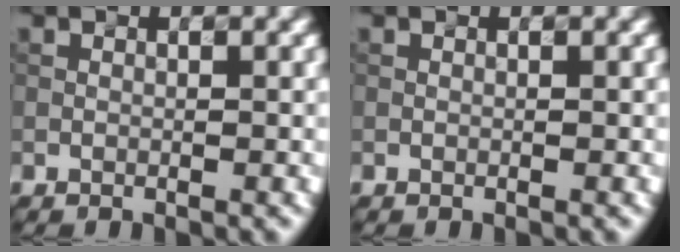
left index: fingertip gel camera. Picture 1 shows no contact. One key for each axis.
{"total": 0.0}